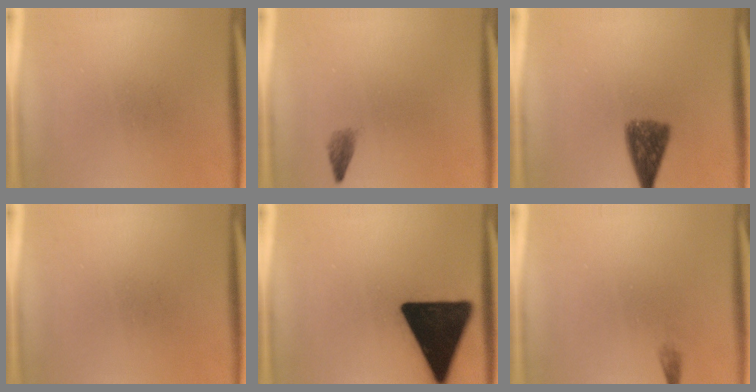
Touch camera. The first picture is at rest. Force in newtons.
{"total": 1.4}
{"total": 6.3}
{"total": 0.0}
{"total": 19.6}
{"total": 0.7}